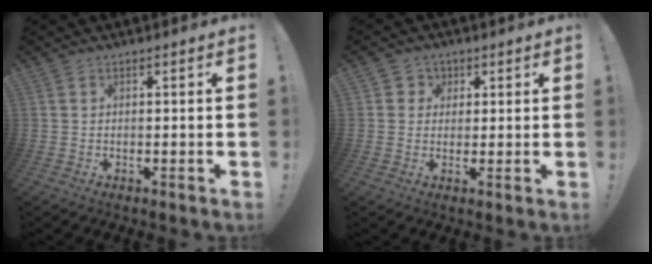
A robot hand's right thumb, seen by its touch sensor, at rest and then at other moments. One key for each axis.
{"total": 4.0, "fx": 1.0, "fy": 3.8, "fz": 0.7, "tx": -0.001, "ty": -0.008, "tz": 0.016}